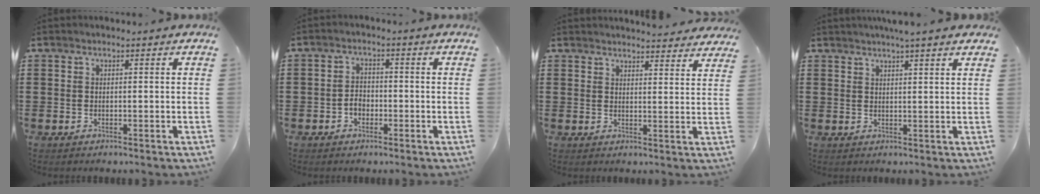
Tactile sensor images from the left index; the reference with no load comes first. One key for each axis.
{"total": 2.3, "fx": -1.1, "fy": 1.7, "fz": 1.1, "tx": -0.026, "ty": 0.005, "tz": -0.024}
{"total": 3.6, "fx": 3.6, "fy": 0.0, "fz": 0.2, "tx": -0.006, "ty": -0.018, "tz": 0.068}
{"total": 3.1, "fx": 2.8, "fy": -0.2, "fz": 1.4, "tx": -0.034, "ty": -0.002, "tz": 0.052}